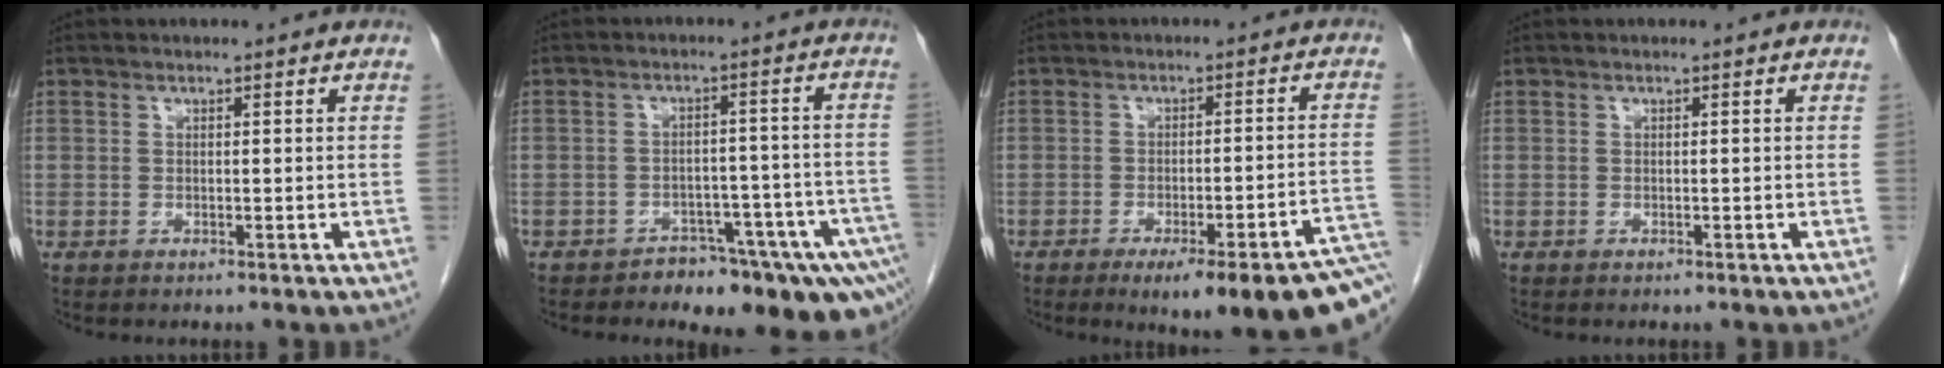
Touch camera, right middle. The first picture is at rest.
{"total": 11.9, "force": [-9.0, 4.4, 6.4], "torque": [-0.026, 0.029, -0.116]}
{"total": 18.1, "force": [-13.0, 1.8, 12.4], "torque": [-0.081, 0.003, -0.164]}
{"total": 0.0}